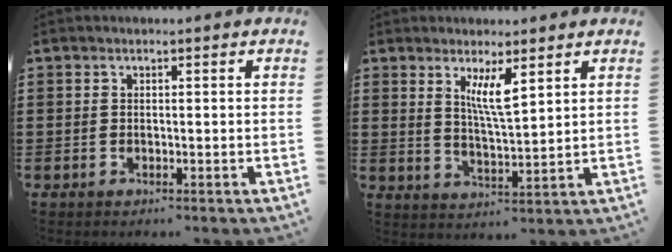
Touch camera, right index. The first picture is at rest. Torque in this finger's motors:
{"motor_torque": [0.17, -0.11, 0.53, 0.14]}